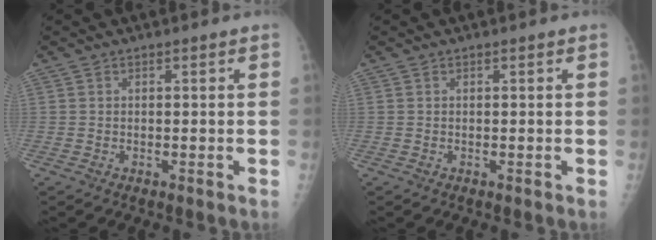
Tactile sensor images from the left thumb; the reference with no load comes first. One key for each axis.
{"total": 0.0}